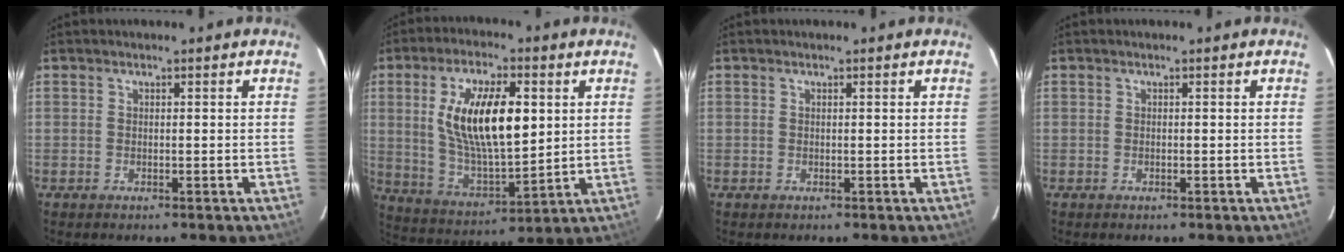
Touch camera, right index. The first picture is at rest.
{"total": 17.2, "force": [3.8, 6.9, 15.3], "torque": [-0.282, 0.003, 0.079]}
{"total": 0.0}
{"total": 0.0}